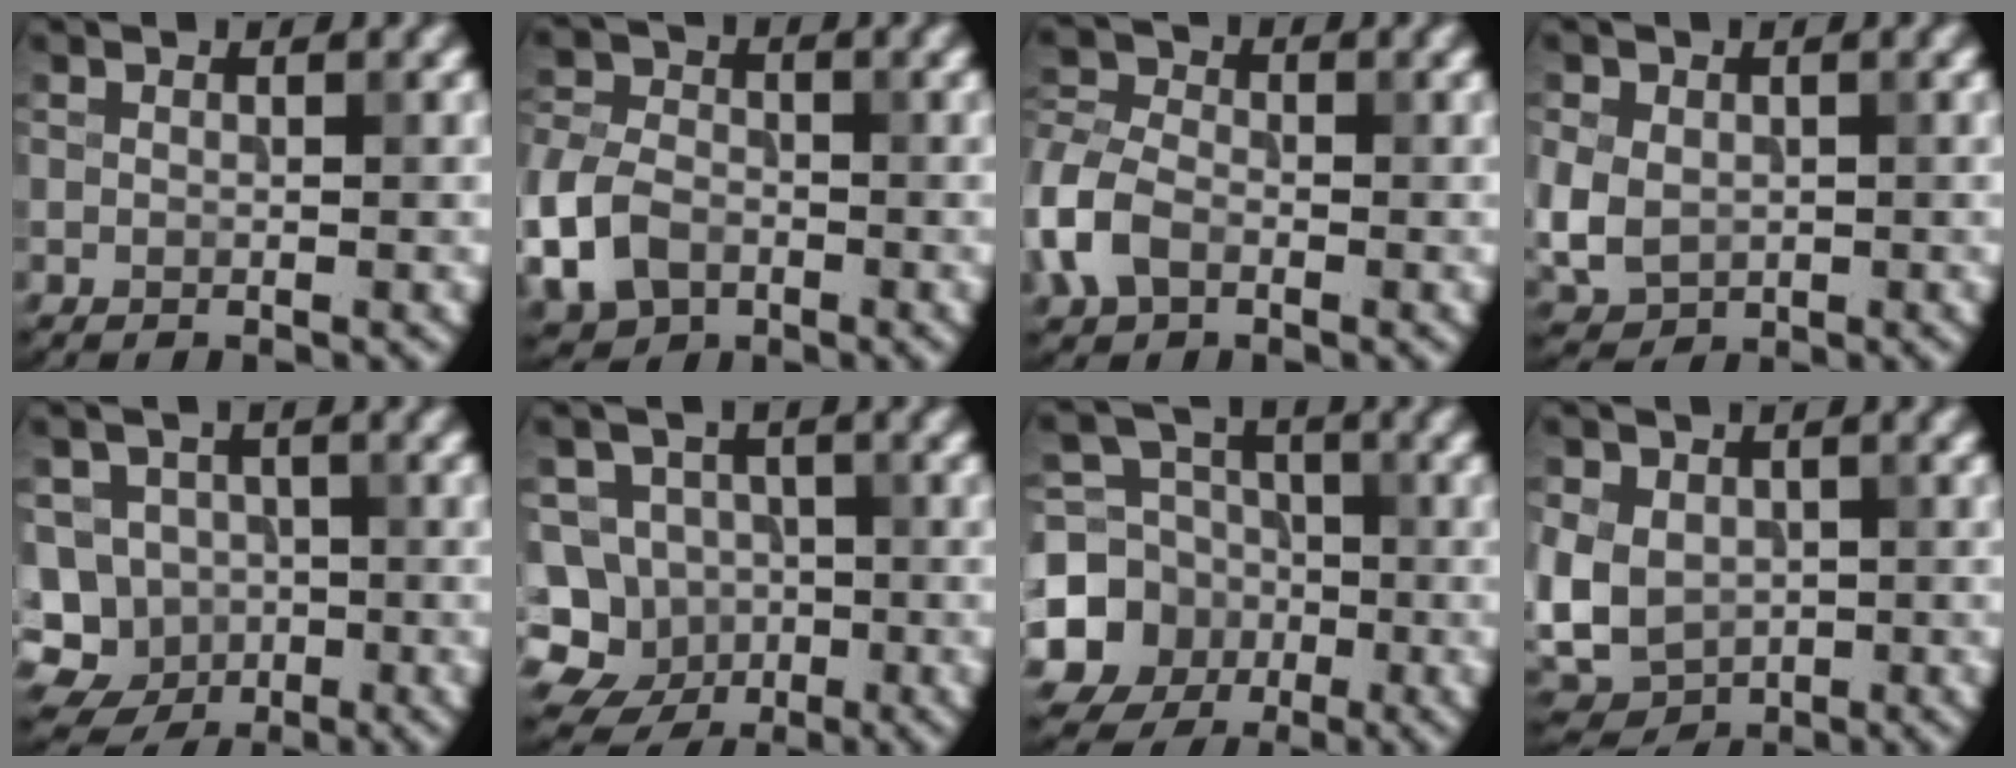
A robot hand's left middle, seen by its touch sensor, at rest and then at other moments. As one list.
[{"total": 6.6, "force": [-2.5, 4.8, 3.8], "torque": [-0.095, -0.009, -0.061]}, {"total": 4.6, "force": [-1.9, 3.2, 2.7], "torque": [-0.063, 0.006, -0.050]}, {"total": 4.8, "force": [-0.3, 3.9, 2.7], "torque": [-0.066, -0.007, 0.007]}, {"total": 9.1, "force": [-3.0, 8.3, 2.2], "torque": [-0.038, 0.005, -0.066]}, {"total": 10.1, "force": [-4.3, 8.9, 2.3], "torque": [-0.032, 0.007, -0.088]}, {"total": 9.4, "force": [-2.6, 8.7, 2.7], "torque": [-0.055, -0.014, -0.073]}, {"total": 7.3, "force": [-0.2, 5.8, 4.4], "torque": [-0.099, -0.003, -0.006]}]